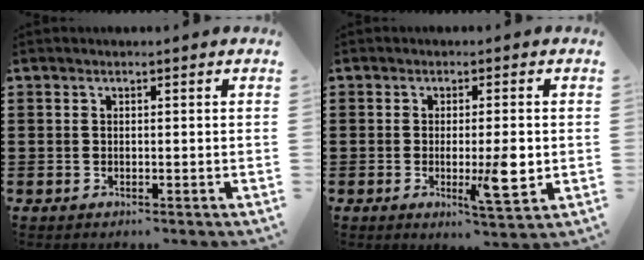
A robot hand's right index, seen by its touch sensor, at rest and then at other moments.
{"total": 6.3, "force": [-1.0, 1.2, 6.1], "torque": [-0.100, -0.011, -0.017]}